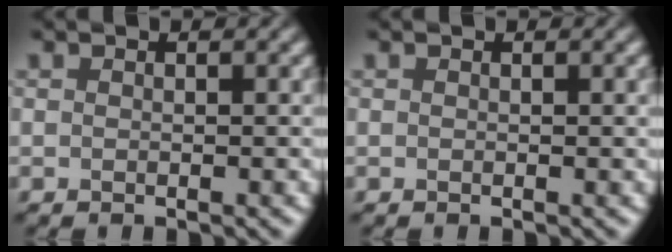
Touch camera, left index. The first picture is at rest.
{"total": 0.0}